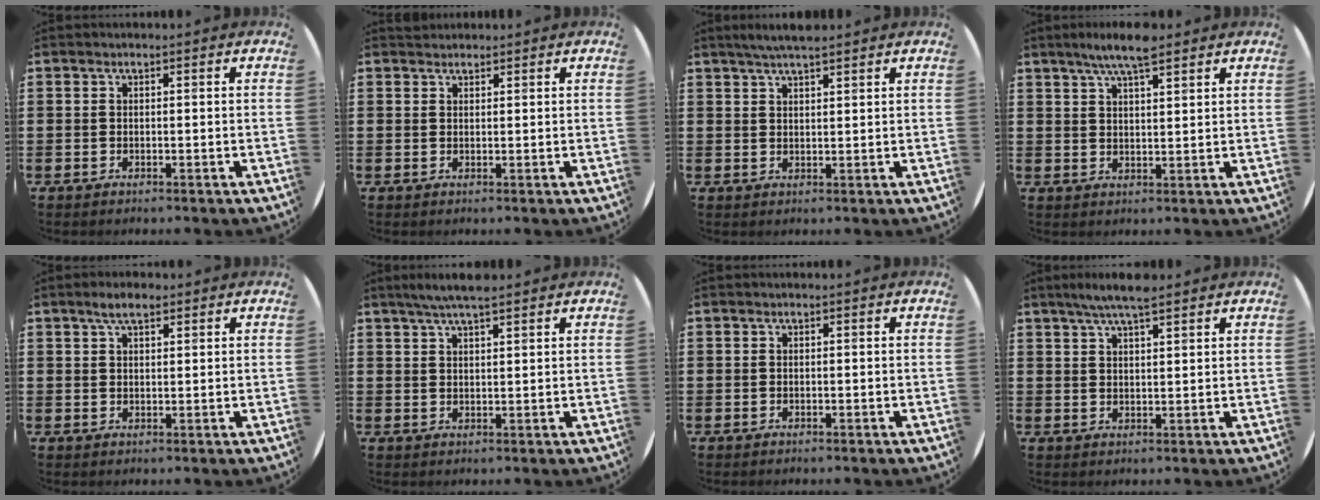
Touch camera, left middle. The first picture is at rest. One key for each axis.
{"total": 0.9, "fx": 0.9, "fy": 0.3, "fz": -0.1, "tx": 0.009, "ty": -0.001, "tz": 0.016}
{"total": 3.3, "fx": 3.0, "fy": 0.2, "fz": 1.5, "tx": -0.034, "ty": 0.000, "tz": 0.053}
{"total": 5.6, "fx": 4.6, "fy": 0.8, "fz": 3.1, "tx": -0.070, "ty": -0.005, "tz": 0.080}
{"total": 3.3, "fx": 2.5, "fy": 1.3, "fz": 1.9, "tx": -0.032, "ty": 0.003, "tz": 0.042}
{"total": 4.1, "fx": 3.5, "fy": 0.5, "fz": 2.2, "tx": -0.049, "ty": 0.000, "tz": 0.062}
{"total": 0.0}
{"total": 4.8, "fx": 4.1, "fy": 0.6, "fz": 2.5, "tx": -0.049, "ty": -0.006, "tz": 0.070}